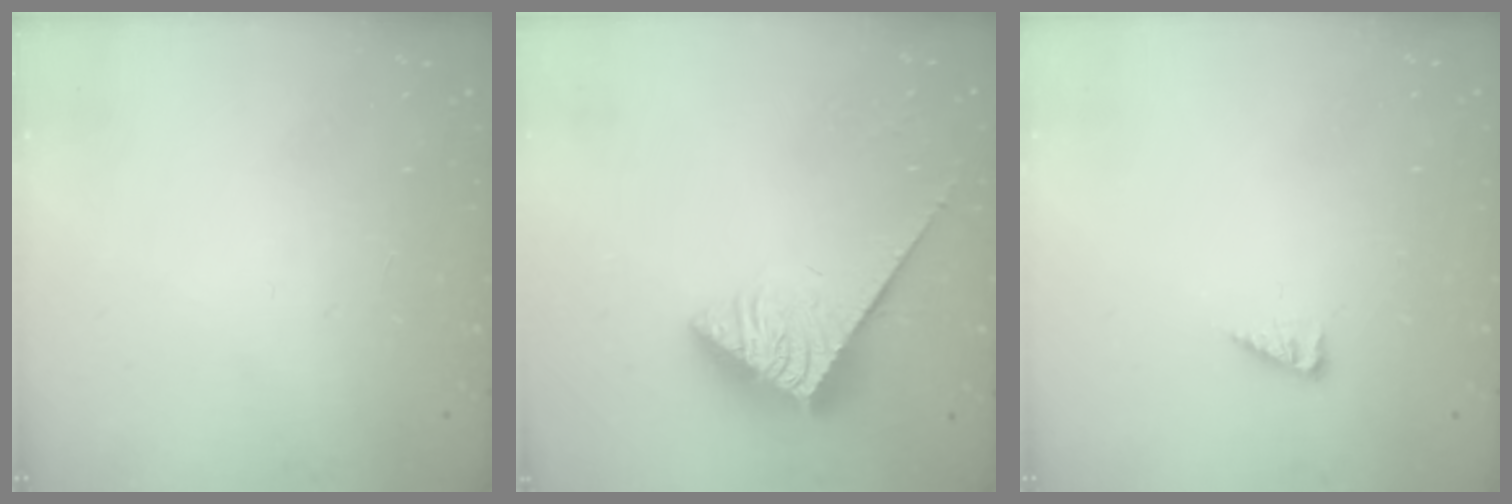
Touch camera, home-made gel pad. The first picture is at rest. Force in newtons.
{"total": 4.0, "press": 3.9, "slide": 0.7}
{"total": 2.7, "press": 2.7, "slide": 0.4}